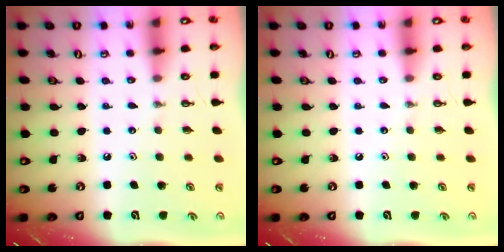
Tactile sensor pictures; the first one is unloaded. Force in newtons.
{"total": 0.0}